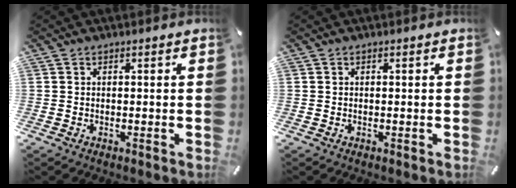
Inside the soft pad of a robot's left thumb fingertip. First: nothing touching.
{"total": 0.0}